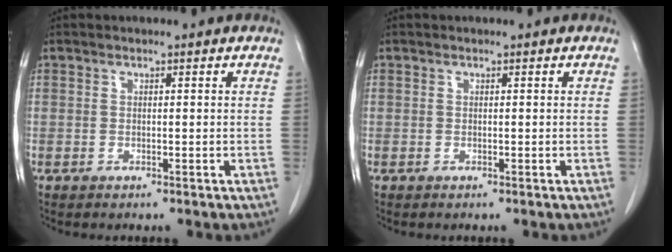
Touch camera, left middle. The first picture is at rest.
{"total": 0.0}